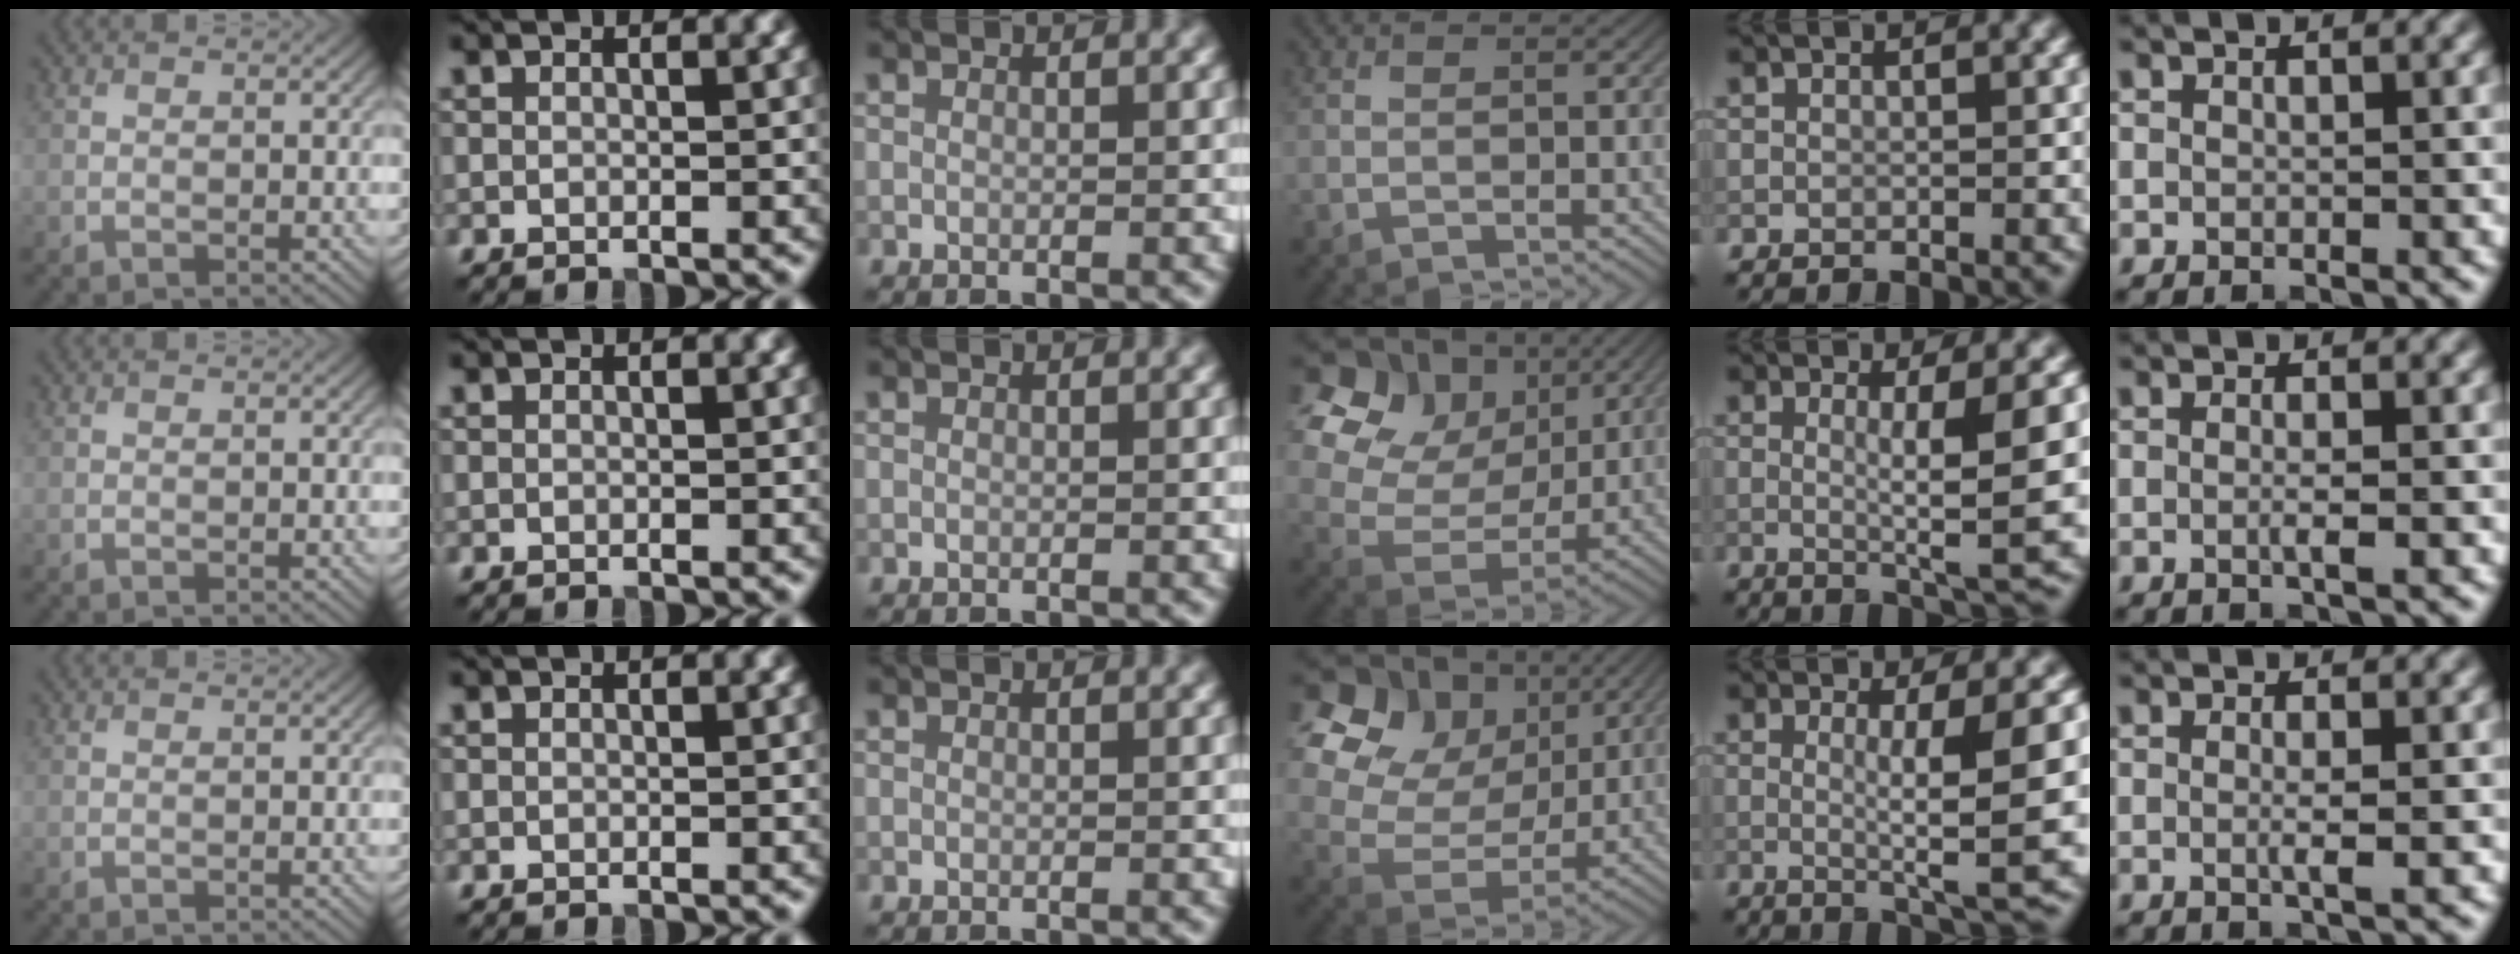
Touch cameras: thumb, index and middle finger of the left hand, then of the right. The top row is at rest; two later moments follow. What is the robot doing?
{"motion": "lift_and_place", "object": "calculator"}